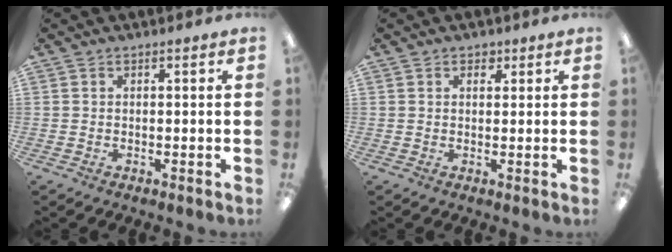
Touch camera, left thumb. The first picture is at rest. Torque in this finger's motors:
{"motor_torque": [-0.32, 0.00, -0.03, 0.04, -0.02]}